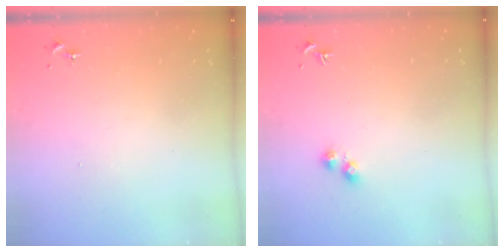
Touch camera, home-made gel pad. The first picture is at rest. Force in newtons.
{"total": 2.8, "press": 2.8, "slide": 0.5}